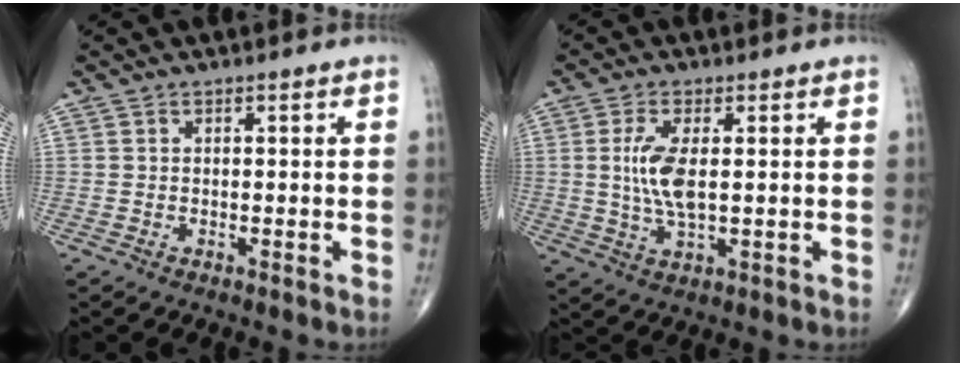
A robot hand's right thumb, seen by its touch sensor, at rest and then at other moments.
{"total": 7.2, "force": [0.8, 2.7, 6.7], "torque": [-0.149, -0.008, 0.019]}